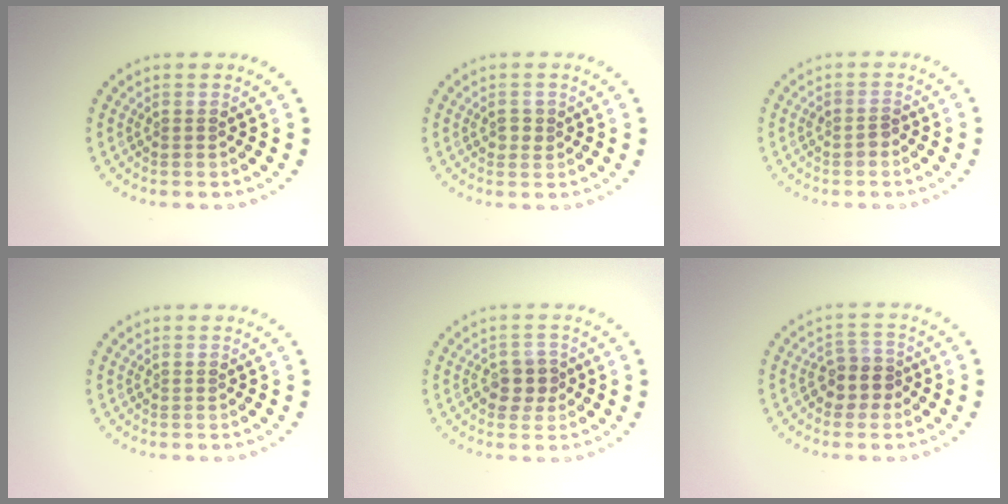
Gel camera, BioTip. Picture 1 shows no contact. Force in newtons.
{"total": 1.4, "press": 1.3, "slide": 0.2}
{"total": 0.9, "press": 0.8, "slide": 0.3}
{"total": 0.0}
{"total": 2.4, "press": 2.3, "slide": 0.7}
{"total": 2.5, "press": 2.2, "slide": 1.2}